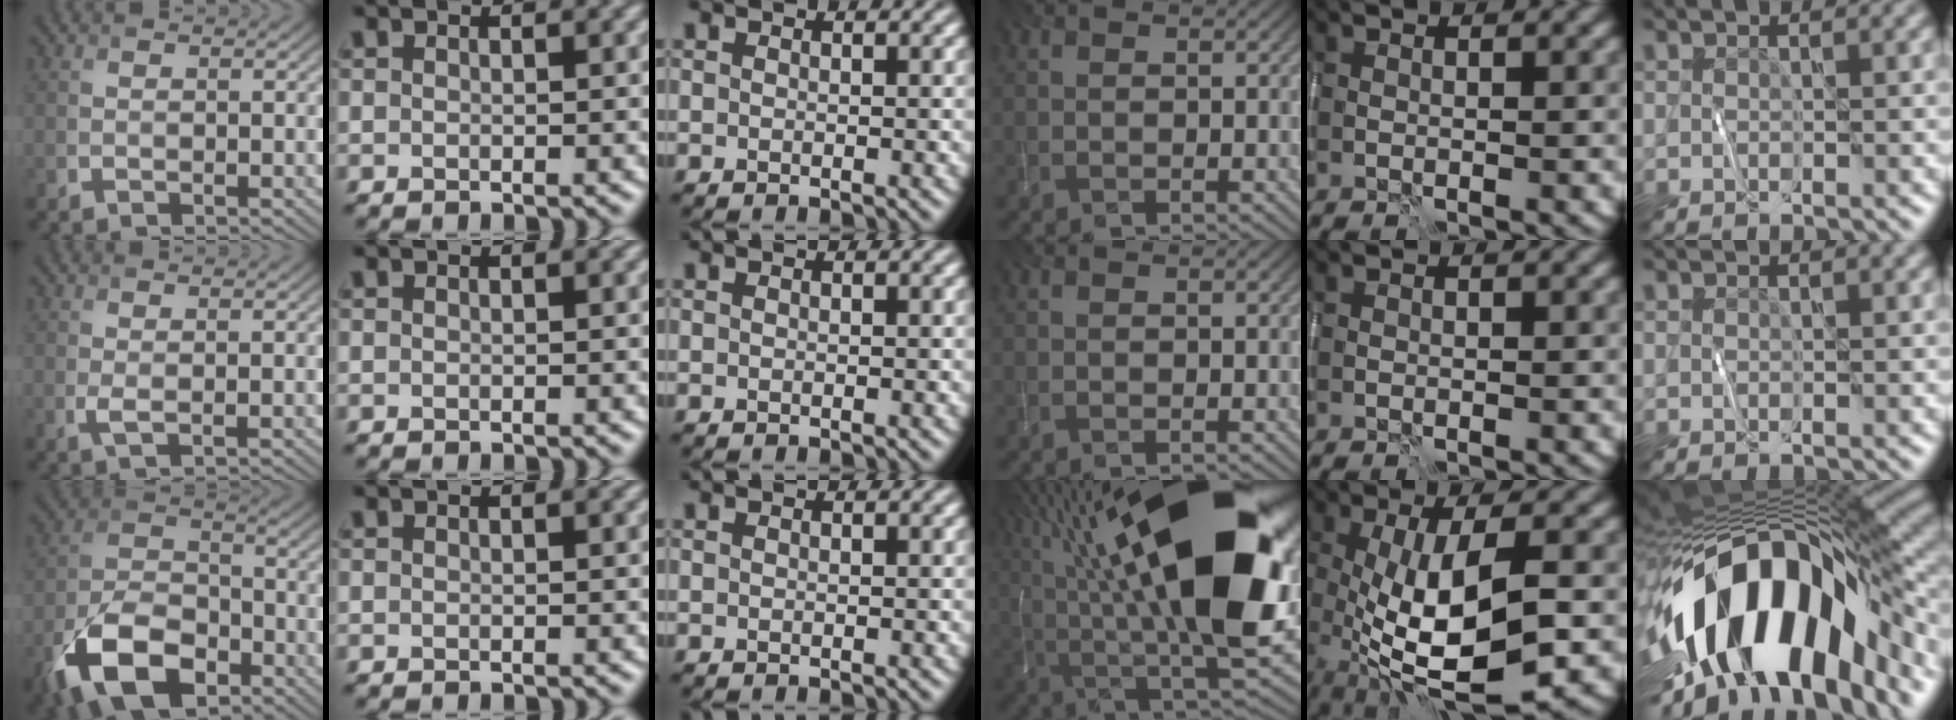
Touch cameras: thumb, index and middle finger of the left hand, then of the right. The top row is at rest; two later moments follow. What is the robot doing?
{"motion": "wipe", "object": "whiteboard"}